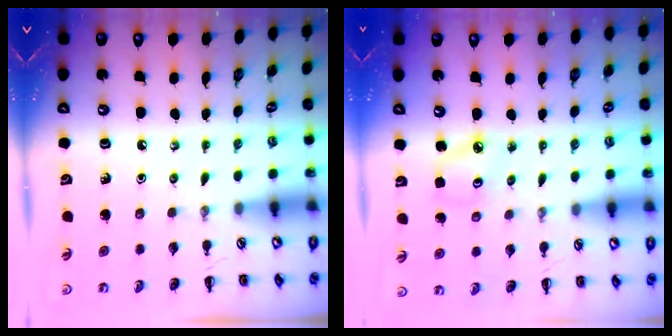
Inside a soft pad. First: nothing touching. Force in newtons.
{"total": 3.0, "press": 2.9, "slide": 0.6}